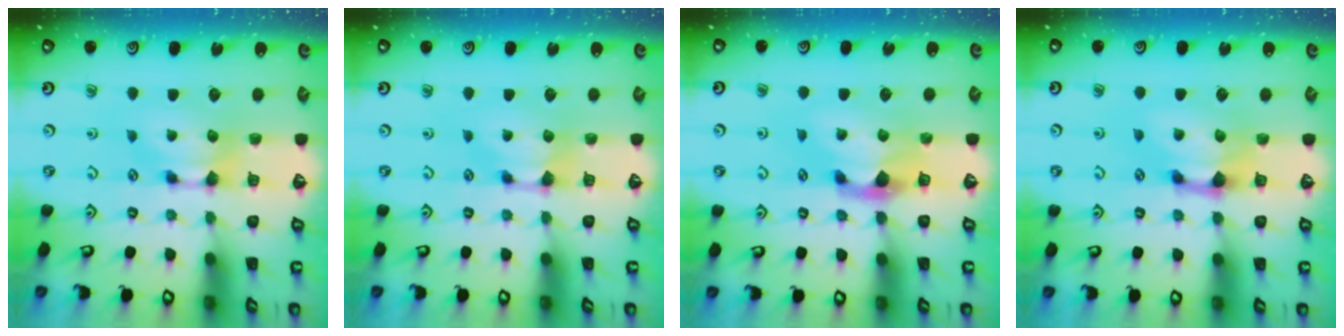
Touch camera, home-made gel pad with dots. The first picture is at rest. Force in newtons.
{"total": 0.0}
{"total": 2.2, "press": 1.9, "slide": 1.2}
{"total": 1.5, "press": 0.8, "slide": 1.3}